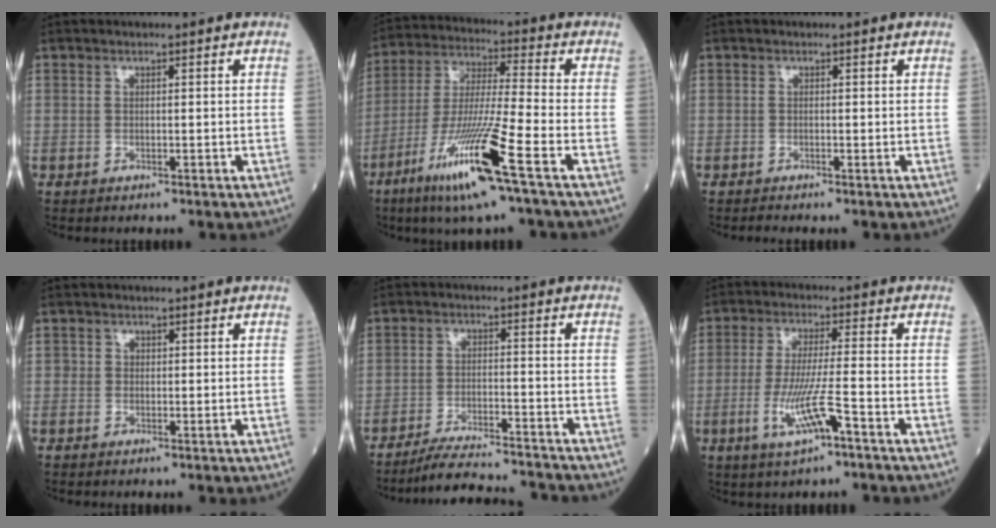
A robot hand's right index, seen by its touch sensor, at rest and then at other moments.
{"total": 15.4, "force": [-7.9, -0.6, 13.2], "torque": [-0.273, -0.034, -0.148]}
{"total": 0.6, "force": [-0.6, -0.1, 0.2], "torque": [-0.011, -0.004, -0.012]}
{"total": 0.8, "force": [0.1, 0.7, 0.2], "torque": [0.003, 0.003, 0.003]}
{"total": 10.9, "force": [-10.4, 0.2, 3.2], "torque": [-0.053, -0.006, -0.167]}
{"total": 7.9, "force": [-3.5, 0.1, 7.1], "torque": [-0.146, -0.012, -0.062]}